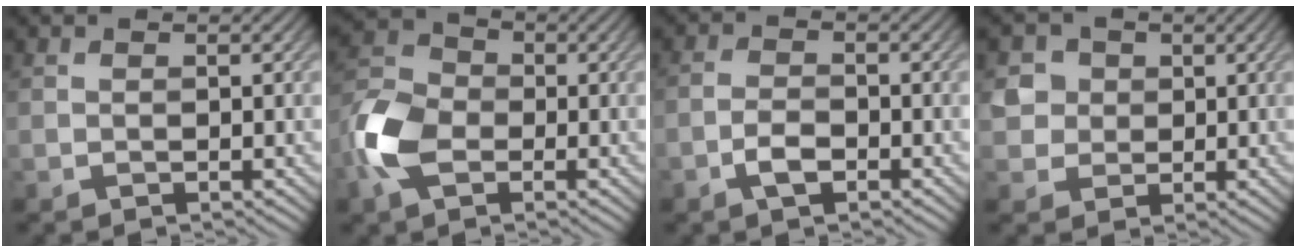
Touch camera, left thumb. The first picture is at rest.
{"total": 8.6, "force": [-3.0, 5.7, 5.7], "torque": [-0.145, -0.001, -0.075]}
{"total": 3.0, "force": [-1.6, 1.4, 2.1], "torque": [-0.044, 0.002, -0.037]}
{"total": 4.0, "force": [0.8, 3.8, 1.1], "torque": [-0.044, -0.003, 0.012]}